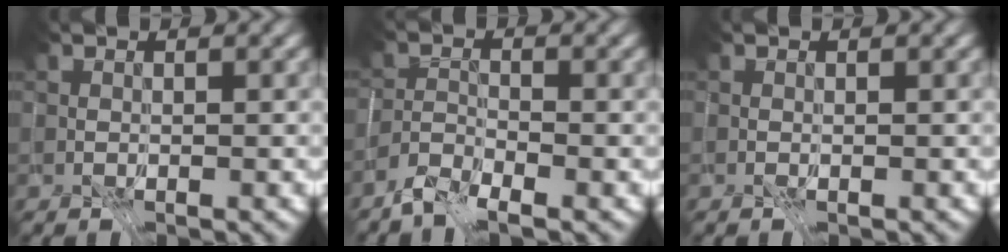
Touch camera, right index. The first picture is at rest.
{"total": 4.6, "force": [-3.9, -2.3, -1.1], "torque": [0.038, -0.017, -0.075]}
{"total": 0.0}